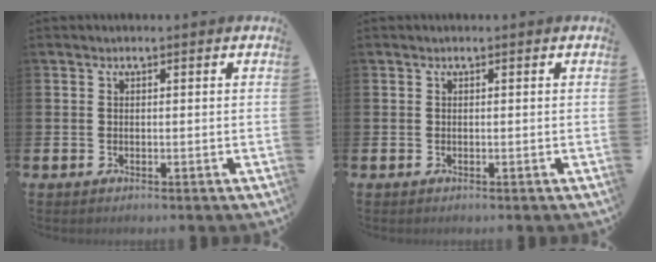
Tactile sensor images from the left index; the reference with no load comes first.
{"total": 0.0}